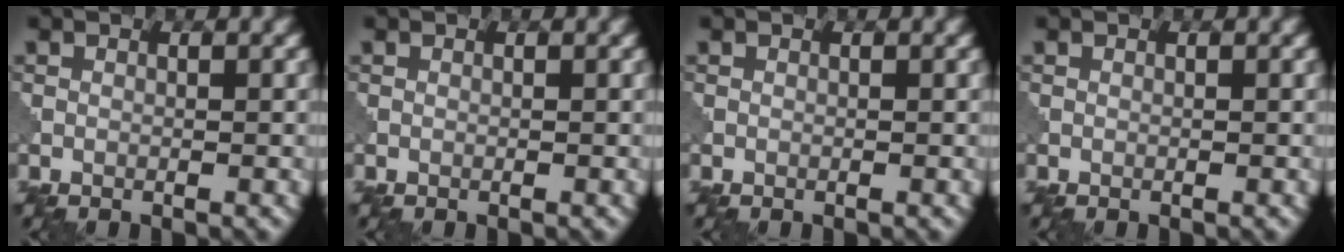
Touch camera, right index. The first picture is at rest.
{"total": 0.0}
{"total": 0.0}
{"total": 0.0}